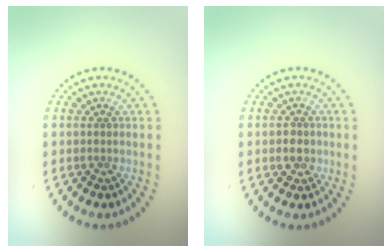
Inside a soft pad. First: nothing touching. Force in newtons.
{"total": 1.2, "press": 1.2, "slide": 0.2}